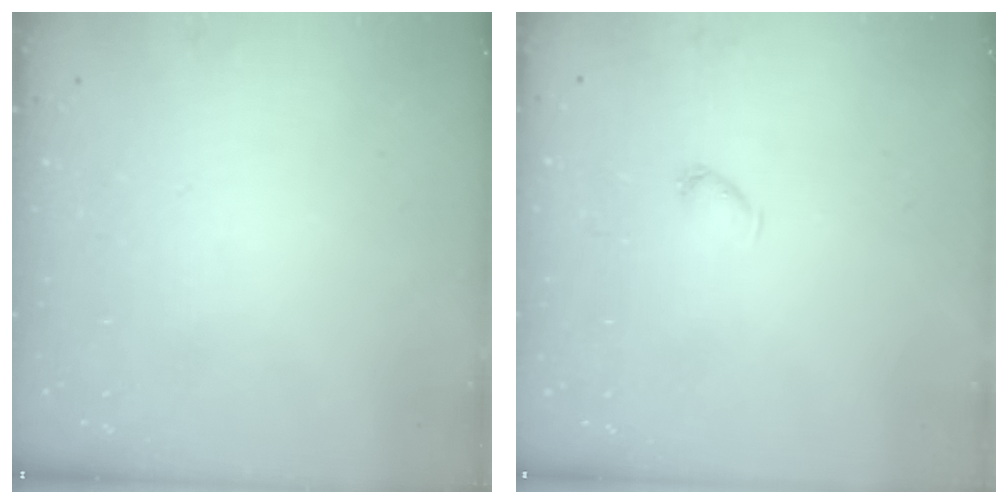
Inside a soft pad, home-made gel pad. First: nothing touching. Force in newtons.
{"total": 2.5, "press": 2.4, "slide": 0.4}